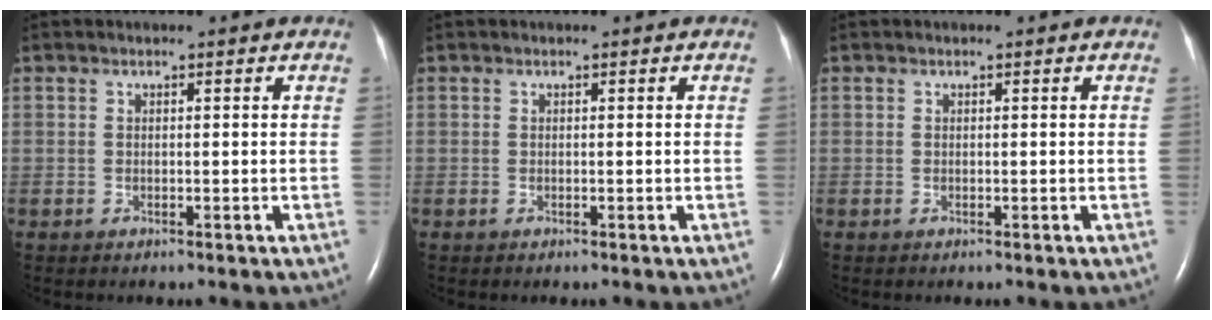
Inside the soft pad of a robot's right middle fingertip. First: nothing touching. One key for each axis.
{"total": 0.0}
{"total": 0.0}